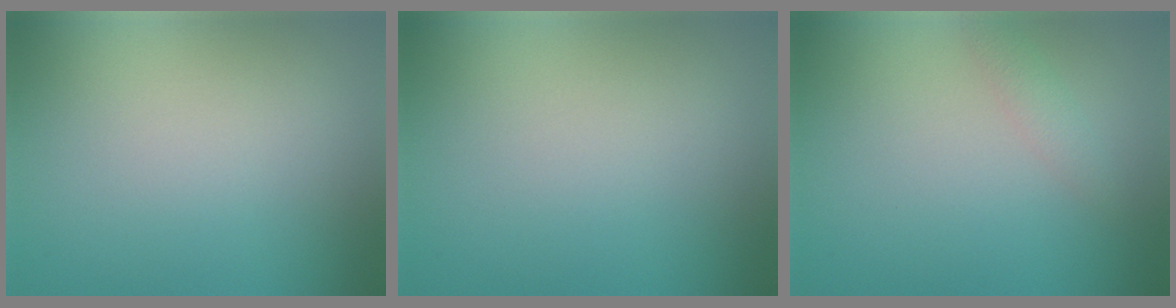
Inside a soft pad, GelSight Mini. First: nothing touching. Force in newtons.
{"total": 0.0}
{"total": 1.2, "press": 1.2, "slide": 0.1}